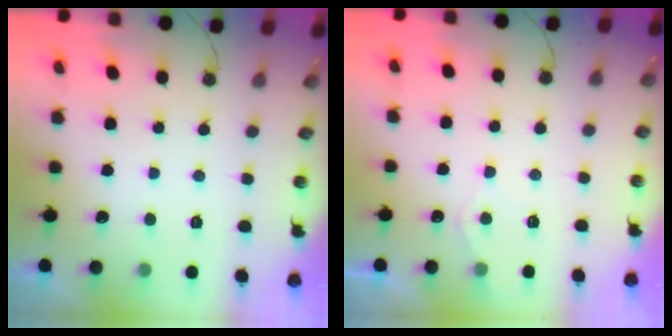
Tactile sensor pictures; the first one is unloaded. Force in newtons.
{"total": 5.5, "press": 5.5, "slide": 0.6}